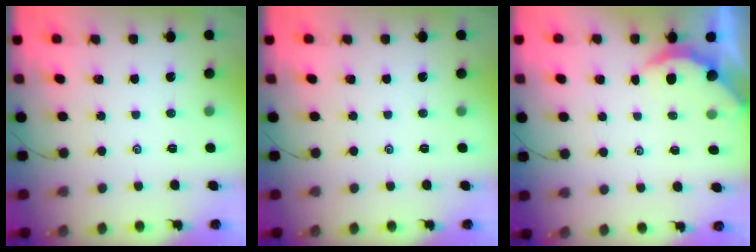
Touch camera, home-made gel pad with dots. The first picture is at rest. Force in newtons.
{"total": 0.0}
{"total": 2.4, "press": 2.3, "slide": 0.4}